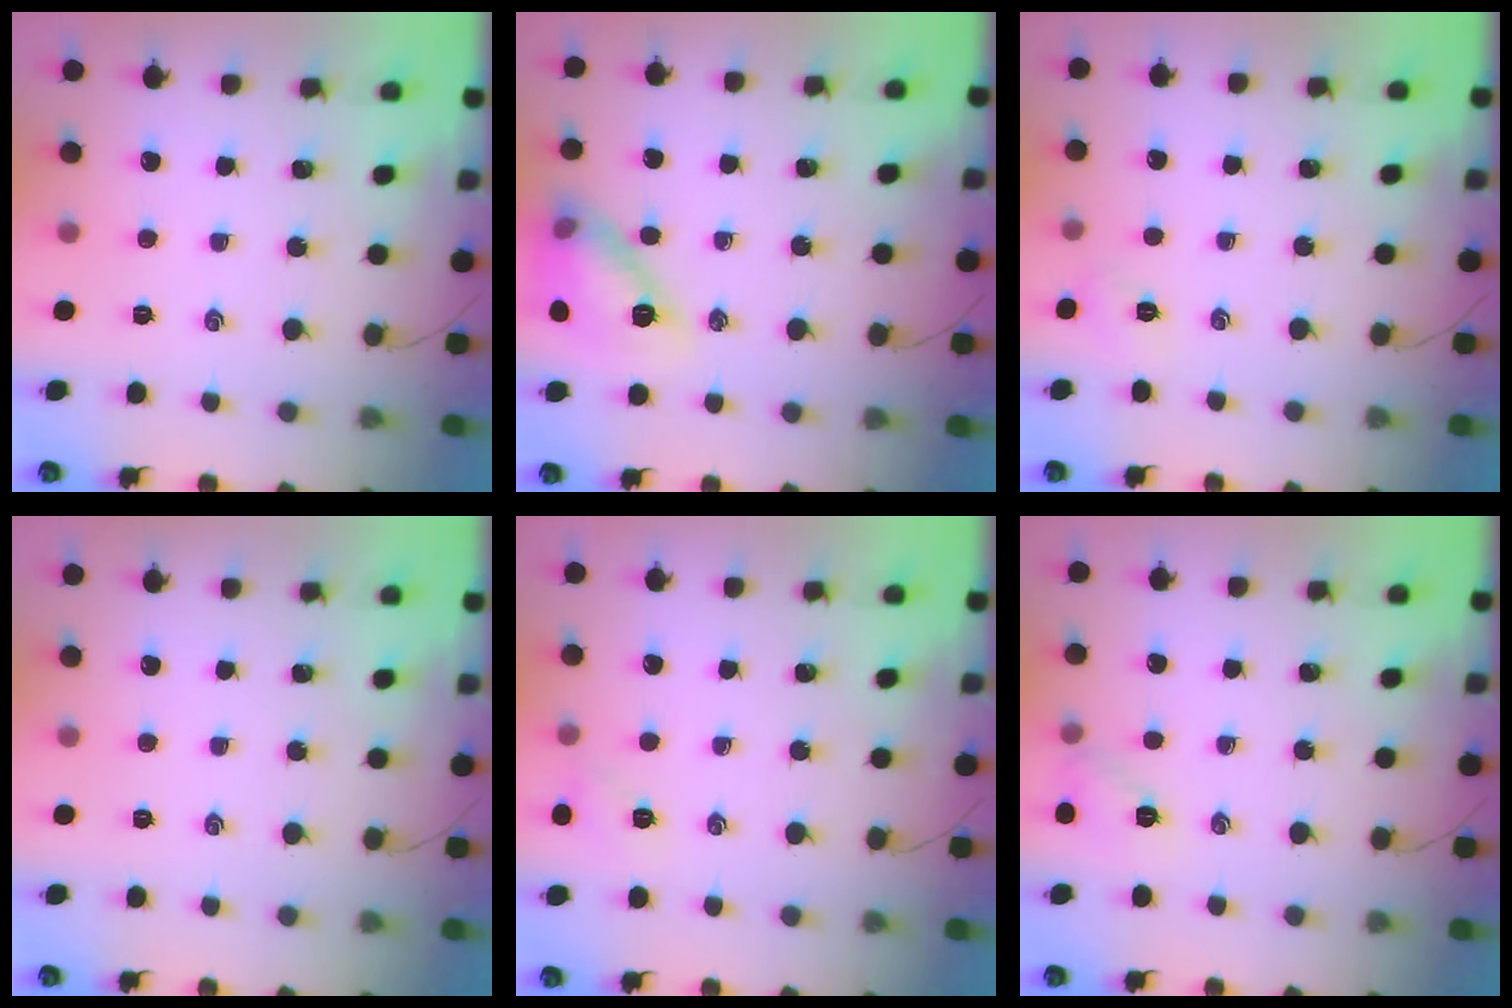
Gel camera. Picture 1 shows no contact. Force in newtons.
{"total": 13.7, "press": 13.7, "slide": 0.6}
{"total": 2.5, "press": 2.4, "slide": 0.7}
{"total": 0.0}
{"total": 6.5, "press": 6.3, "slide": 1.6}
{"total": 6.9, "press": 6.8, "slide": 1.2}